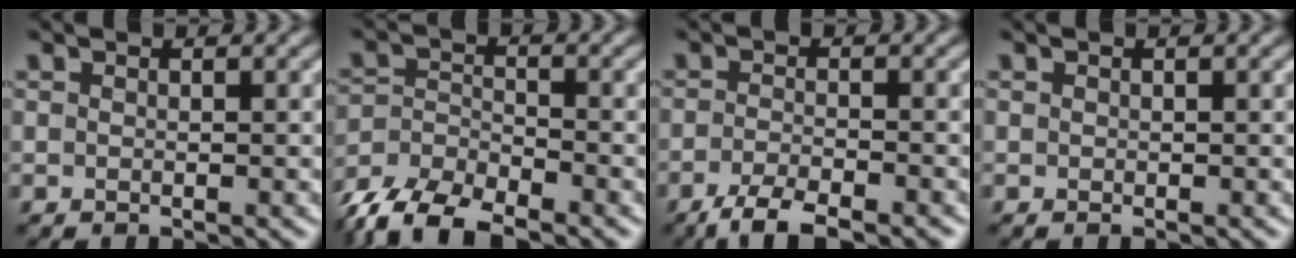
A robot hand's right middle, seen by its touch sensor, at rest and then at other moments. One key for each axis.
{"total": 7.4, "fx": -6.3, "fy": 2.3, "fz": 3.2, "tx": -0.060, "ty": -0.017, "tz": -0.124}
{"total": 4.4, "fx": -3.5, "fy": 0.8, "fz": 2.5, "tx": -0.044, "ty": -0.009, "tz": -0.066}
{"total": 0.0}